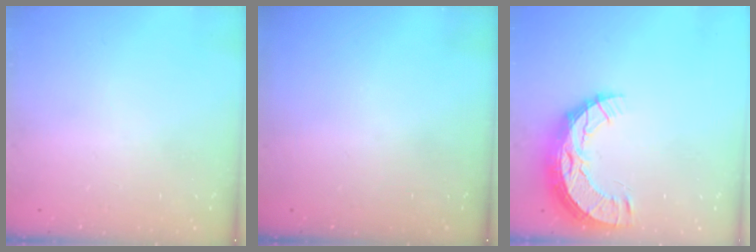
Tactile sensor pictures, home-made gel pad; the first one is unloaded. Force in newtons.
{"total": 0.0}
{"total": 13.0, "press": 13.0, "slide": 0.9}